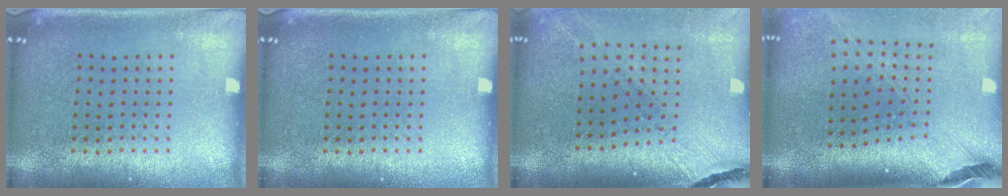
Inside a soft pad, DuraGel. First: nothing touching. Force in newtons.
{"total": 0.0}
{"total": 1.5, "press": 1.5, "slide": 0.4}
{"total": 2.7, "press": 2.0, "slide": 1.9}